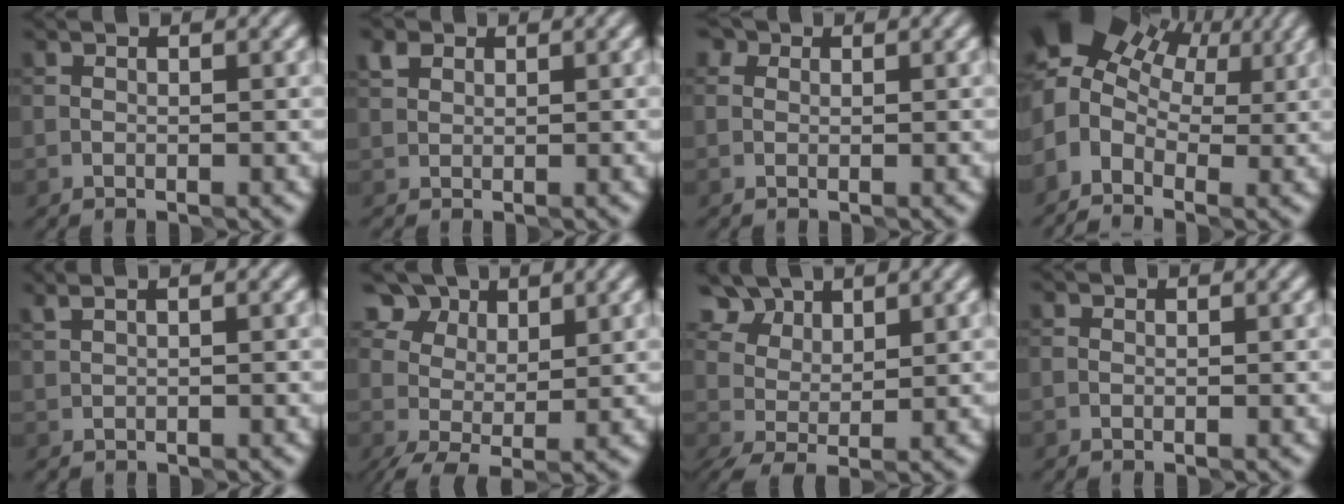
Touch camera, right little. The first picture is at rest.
{"total": 1.2, "force": [0.8, 0.8, 0.1], "torque": [0.003, 0.008, 0.016]}
{"total": 1.8, "force": [0.8, 1.5, 0.7], "torque": [-0.003, 0.005, -0.009]}
{"total": 8.4, "force": [2.2, 5.9, 5.5], "torque": [-0.114, 0.013, 0.033]}
{"total": 0.6, "force": [0.5, 0.1, 0.3], "torque": [-0.004, 0.009, 0.012]}
{"total": 6.0, "force": [2.8, 4.0, 3.5], "torque": [-0.078, 0.000, 0.055]}
{"total": 4.8, "force": [2.9, 2.8, 2.6], "torque": [-0.062, 0.008, 0.057]}
{"total": 0.0}